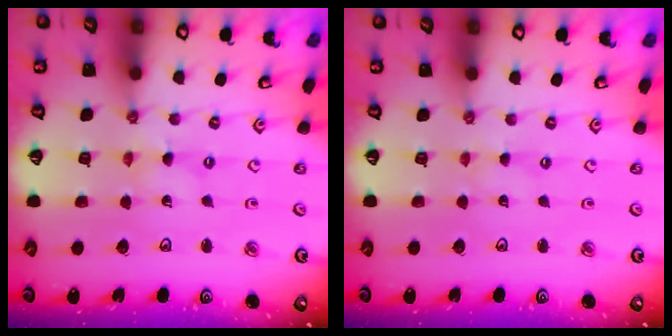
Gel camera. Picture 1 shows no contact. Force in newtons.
{"total": 0.5, "press": 0.5, "slide": 0.1}